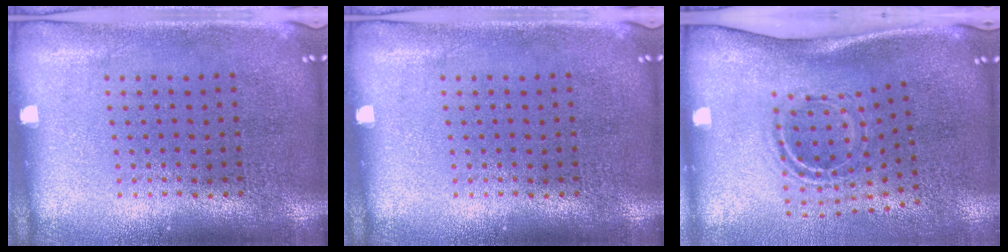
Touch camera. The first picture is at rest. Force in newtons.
{"total": 0.0}
{"total": 2.0, "press": 1.2, "slide": 1.7}